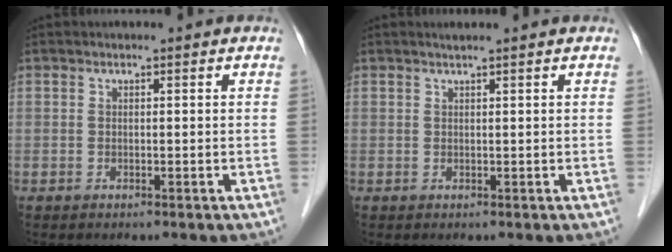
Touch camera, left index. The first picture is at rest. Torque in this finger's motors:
{"motor_torque": [-0.58, -0.55, -0.46, 0.00]}